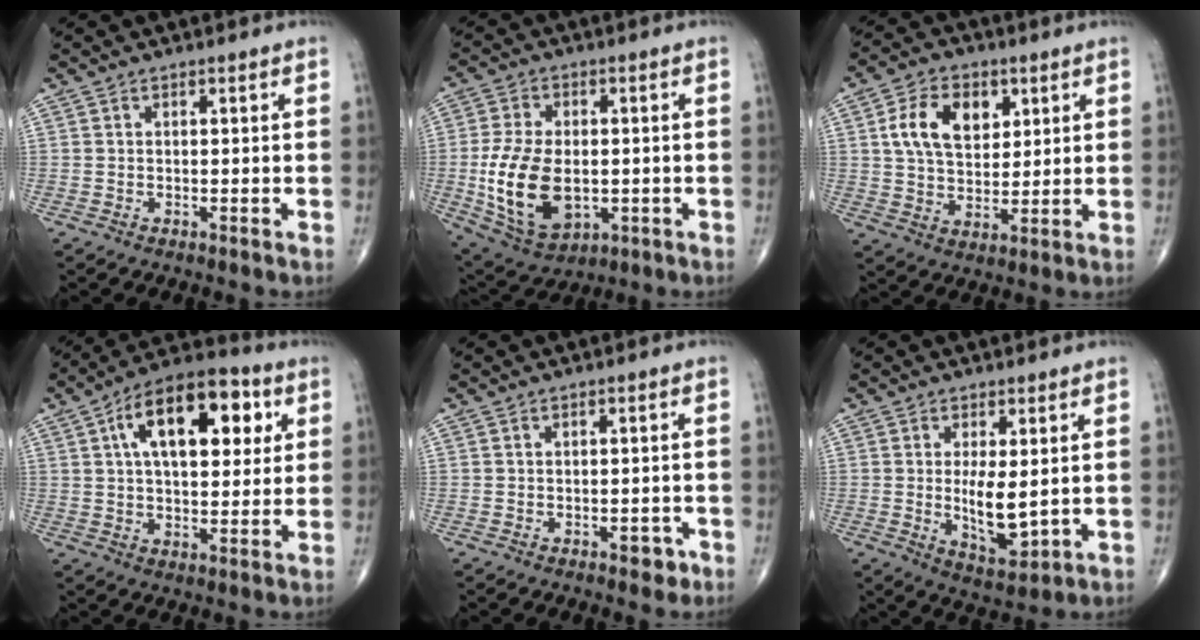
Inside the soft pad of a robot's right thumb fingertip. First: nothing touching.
{"total": 15.6, "force": [-2.0, 9.4, 12.3], "torque": [-0.226, -0.007, -0.018]}
{"total": 11.6, "force": [3.7, 7.7, 7.9], "torque": [-0.111, -0.008, 0.066]}
{"total": 19.1, "force": [6.0, 9.8, 15.3], "torque": [-0.204, 0.009, 0.086]}
{"total": 2.5, "force": [-1.3, 1.4, 1.7], "torque": [-0.006, 0.006, -0.015]}
{"total": 8.0, "force": [0.3, 3.1, 7.4], "torque": [-0.116, -0.021, 0.017]}